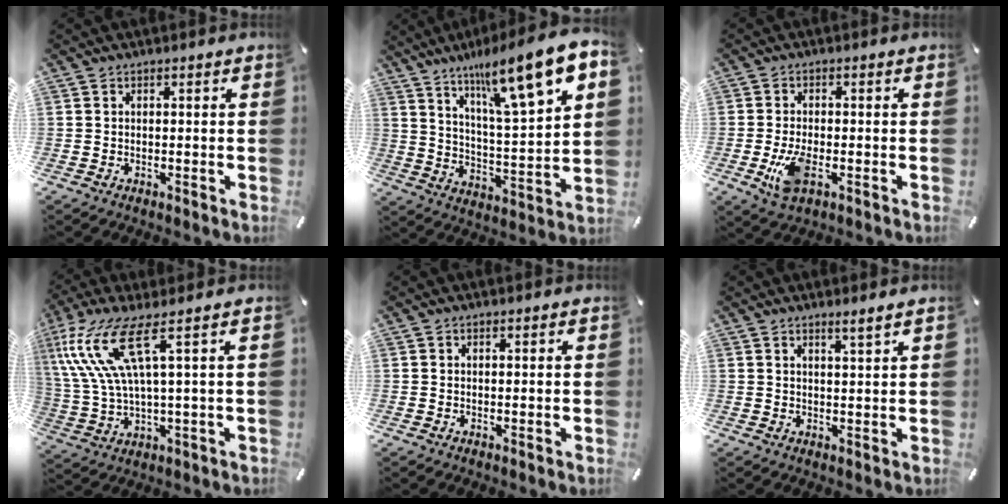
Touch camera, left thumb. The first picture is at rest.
{"total": 15.9, "force": [10.9, 3.6, 11.0], "torque": [-0.178, -0.070, 0.172]}
{"total": 6.4, "force": [-1.9, 3.0, 5.3], "torque": [-0.125, -0.008, -0.035]}
{"total": 14.3, "force": [5.2, 4.1, 12.7], "torque": [-0.287, -0.012, 0.085]}
{"total": 0.0}
{"total": 2.3, "force": [1.9, -0.2, 1.1], "torque": [-0.025, -0.009, 0.035]}